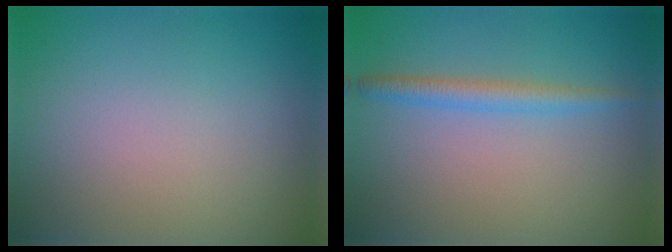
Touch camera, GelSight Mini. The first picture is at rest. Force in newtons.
{"total": 2.1, "press": 2.1, "slide": 0.2}